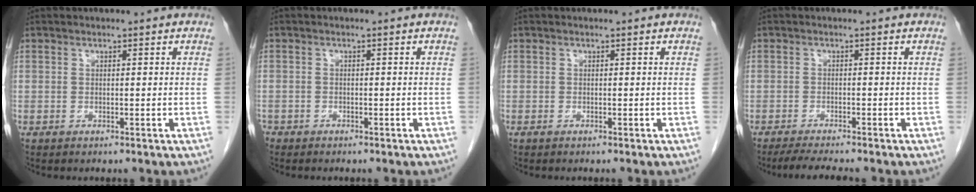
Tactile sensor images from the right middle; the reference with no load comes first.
{"total": 1.6, "force": [-1.3, 0.9, 0.3], "torque": [-0.008, 0.000, -0.020]}
{"total": 0.0}
{"total": 5.1, "force": [-4.4, 0.2, 2.6], "torque": [-0.042, -0.015, -0.072]}